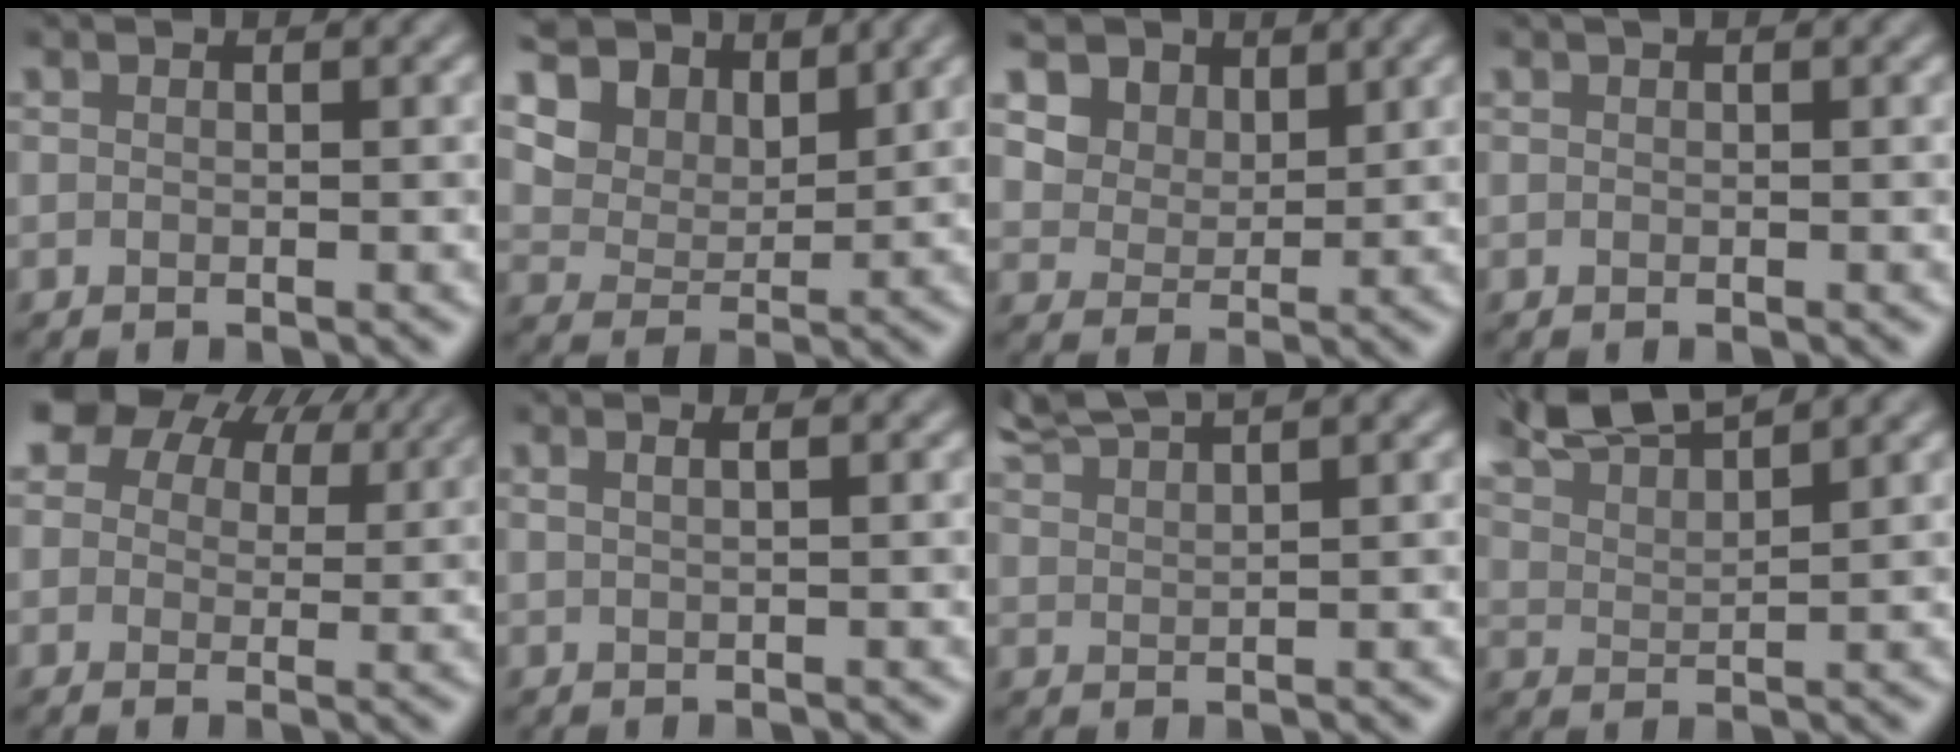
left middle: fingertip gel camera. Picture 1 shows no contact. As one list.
[{"total": 8.5, "force": [6.2, 4.8, 3.4], "torque": [-0.095, -0.005, 0.117]}, {"total": 7.1, "force": [4.7, 4.6, 2.7], "torque": [-0.075, -0.002, 0.083]}, {"total": 0.0}, {"total": 9.5, "force": [6.1, 5.8, 4.3], "torque": [-0.078, 0.027, 0.078]}, {"total": 2.0, "force": [0.9, 0.9, 1.5], "torque": [-0.006, -0.001, -0.004]}, {"total": 4.9, "force": [4.4, 0.6, 2.2], "torque": [-0.036, 0.018, 0.073]}, {"total": 6.3, "force": [5.5, 1.2, 2.7], "torque": [-0.050, 0.018, 0.091]}]